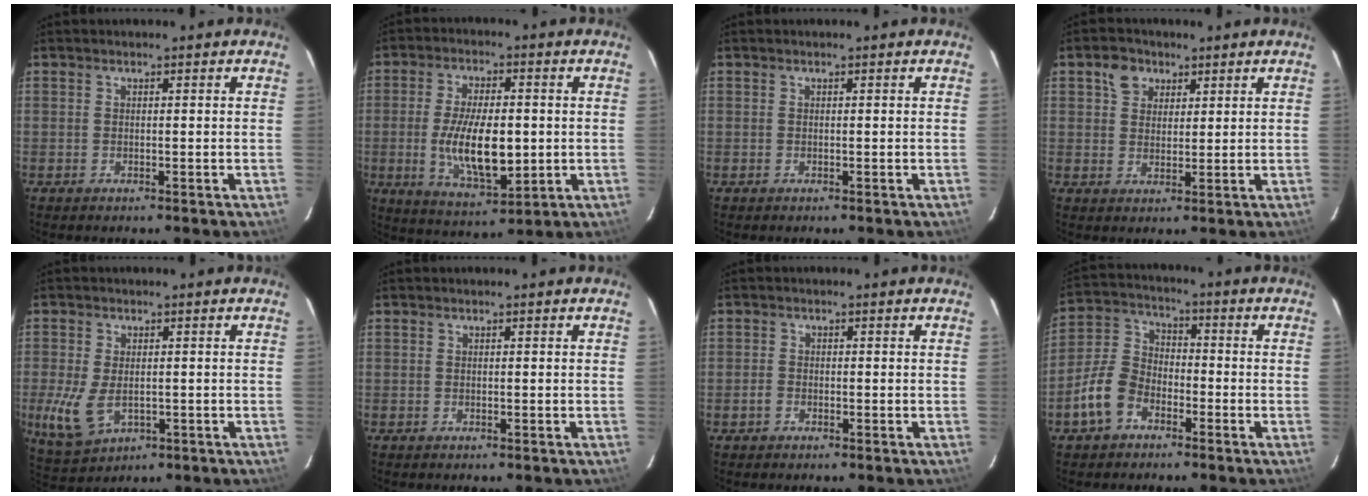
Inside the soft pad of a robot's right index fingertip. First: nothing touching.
{"total": 12.8, "force": [-1.2, 5.3, 11.6], "torque": [-0.222, -0.014, -0.013]}
{"total": 0.0}
{"total": 4.6, "force": [2.3, 3.6, 1.6], "torque": [-0.019, 0.016, 0.041]}
{"total": 7.7, "force": [-1.3, 4.5, 6.1], "torque": [-0.141, -0.015, -0.016]}
{"total": 0.0}
{"total": 1.7, "force": [-1.0, 1.3, 0.3], "torque": [-0.008, 0.004, -0.020]}
{"total": 9.1, "force": [-5.0, 6.2, 4.5], "torque": [-0.102, 0.024, -0.099]}